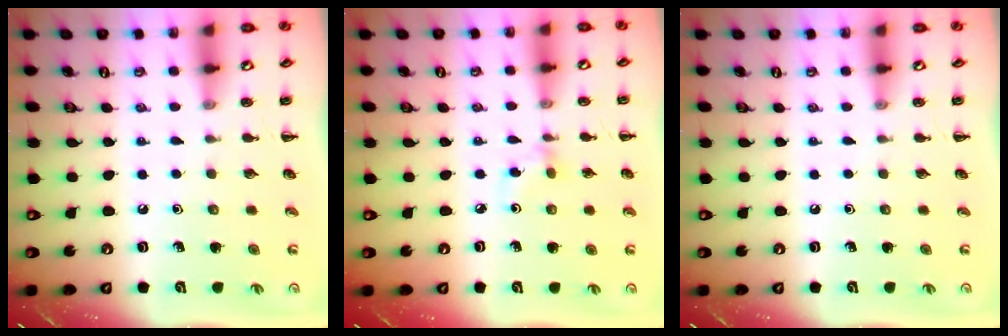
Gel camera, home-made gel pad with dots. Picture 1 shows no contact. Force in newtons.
{"total": 2.8, "press": 2.6, "slide": 1.0}
{"total": 0.0}